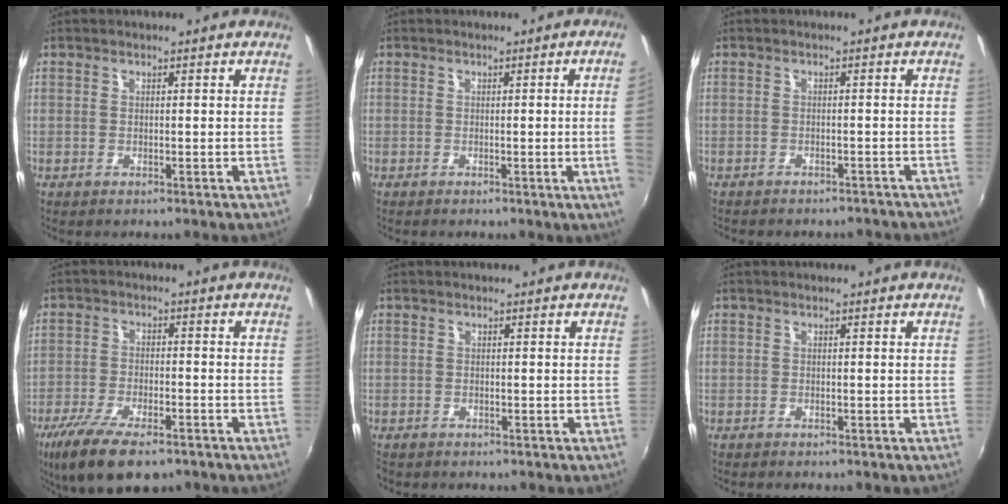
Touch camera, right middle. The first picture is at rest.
{"total": 4.1, "force": [0.2, -2.0, 3.6], "torque": [-0.057, -0.010, 0.006]}
{"total": 6.9, "force": [-6.2, 2.1, 2.1], "torque": [-0.049, -0.009, -0.076]}
{"total": 13.4, "force": [-9.1, 4.7, 8.6], "torque": [-0.191, -0.041, -0.159]}
{"total": 0.8, "force": [-0.6, 0.4, 0.1], "torque": [-0.006, -0.003, -0.011]}
{"total": 0.5, "force": [-0.5, 0.2, 0.1], "torque": [-0.002, -0.001, -0.010]}